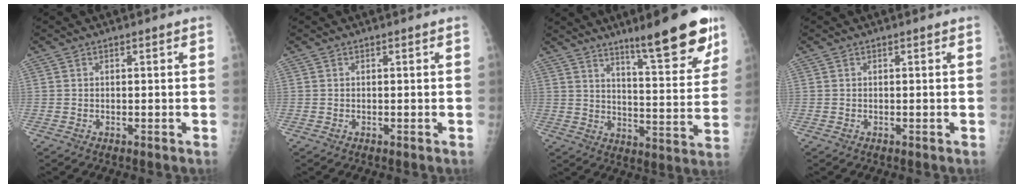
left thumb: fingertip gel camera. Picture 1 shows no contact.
{"total": 0.0}
{"total": 16.8, "force": [11.2, 2.8, 12.2], "torque": [-0.133, -0.066, 0.167]}
{"total": 0.0}